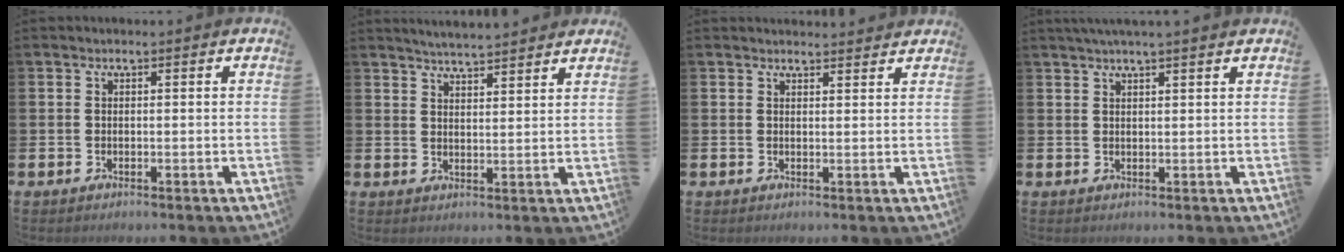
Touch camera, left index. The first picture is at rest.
{"total": 4.2, "force": [4.2, -0.1, 0.1], "torque": [-0.009, -0.023, 0.076]}
{"total": 1.9, "force": [1.9, 0.3, -0.2], "torque": [0.008, -0.010, 0.033]}
{"total": 2.1, "force": [2.0, -0.2, 0.8], "torque": [-0.017, -0.002, 0.035]}